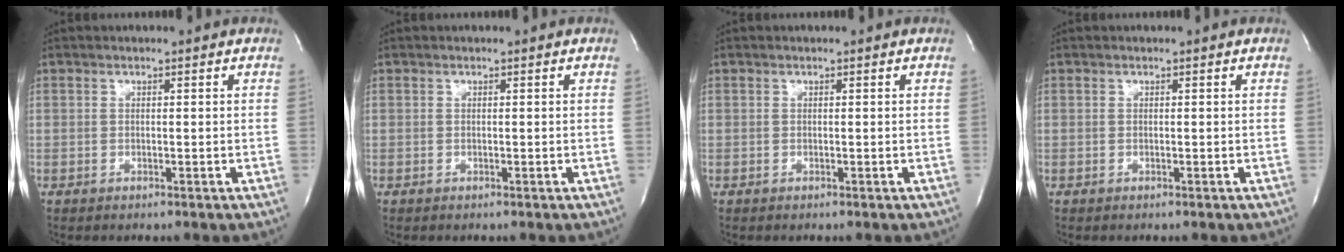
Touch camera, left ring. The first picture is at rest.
{"total": 0.0}
{"total": 0.0}
{"total": 0.0}